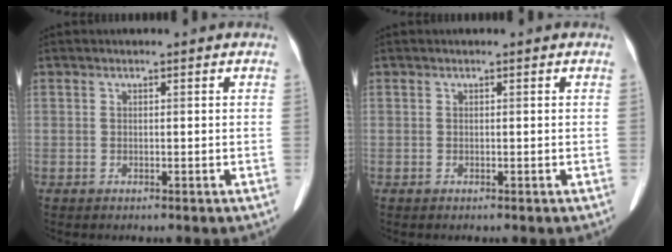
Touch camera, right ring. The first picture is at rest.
{"total": 0.0}